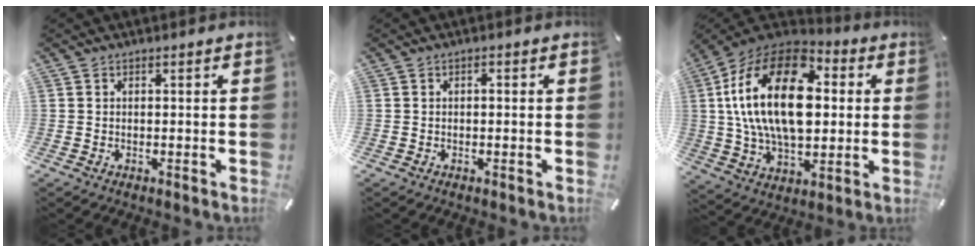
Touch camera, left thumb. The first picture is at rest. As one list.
[{"total": 0.6, "force": [-0.1, 0.3, 0.5], "torque": [-0.011, 0.002, -0.003]}, {"total": 26.3, "force": [3.5, 16.2, 20.4], "torque": [-0.415, 0.009, 0.055]}]